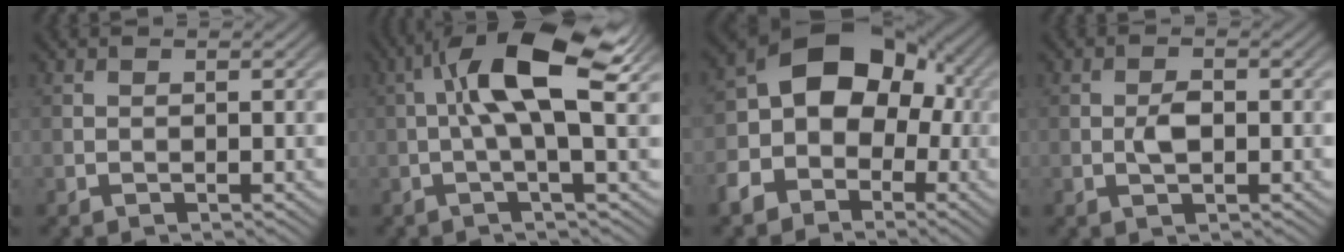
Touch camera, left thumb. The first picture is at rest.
{"total": 10.8, "force": [1.8, 2.8, 10.3], "torque": [-0.182, 0.021, 0.025]}
{"total": 12.7, "force": [-2.7, 9.4, 8.0], "torque": [-0.141, -0.010, -0.055]}
{"total": 2.2, "force": [-0.3, 1.0, 1.9], "torque": [-0.036, 0.004, -0.007]}